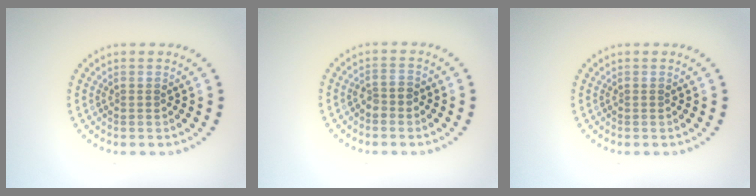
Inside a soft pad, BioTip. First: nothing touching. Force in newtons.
{"total": 1.5, "press": 1.3, "slide": 0.8}
{"total": 0.0}